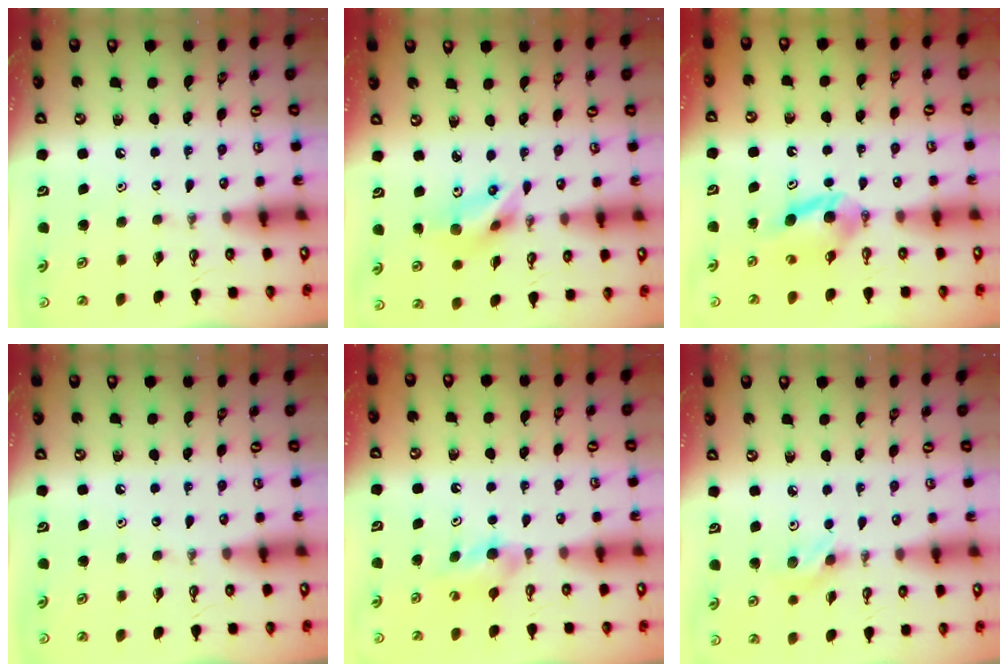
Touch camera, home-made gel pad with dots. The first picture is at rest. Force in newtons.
{"total": 7.1, "press": 6.5, "slide": 2.9}
{"total": 4.9, "press": 4.9, "slide": 0.2}
{"total": 0.0}
{"total": 5.2, "press": 5.1, "slide": 0.9}
{"total": 8.5, "press": 6.6, "slide": 5.3}